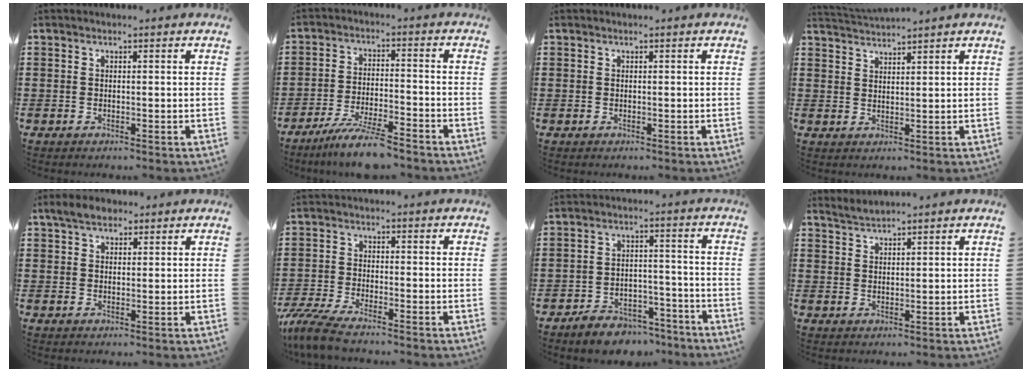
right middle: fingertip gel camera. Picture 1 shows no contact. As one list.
[{"total": 7.4, "force": [-6.4, 0.3, 3.8], "torque": [-0.074, -0.010, -0.119]}, {"total": 0.0}, {"total": 2.5, "force": [2.5, -0.4, -0.1], "torque": [-0.007, -0.006, 0.048]}, {"total": 3.1, "force": [2.5, 1.3, 1.2], "torque": [-0.022, 0.006, 0.045]}, {"total": 5.0, "force": [-4.4, 0.3, 2.4], "torque": [-0.073, -0.021, -0.095]}, {"total": 5.8, "force": [-5.5, 1.5, 1.0], "torque": [-0.012, 0.018, -0.109]}, {"total": 1.9, "force": [1.9, -0.5, 0.0], "torque": [-0.004, 0.002, 0.037]}]